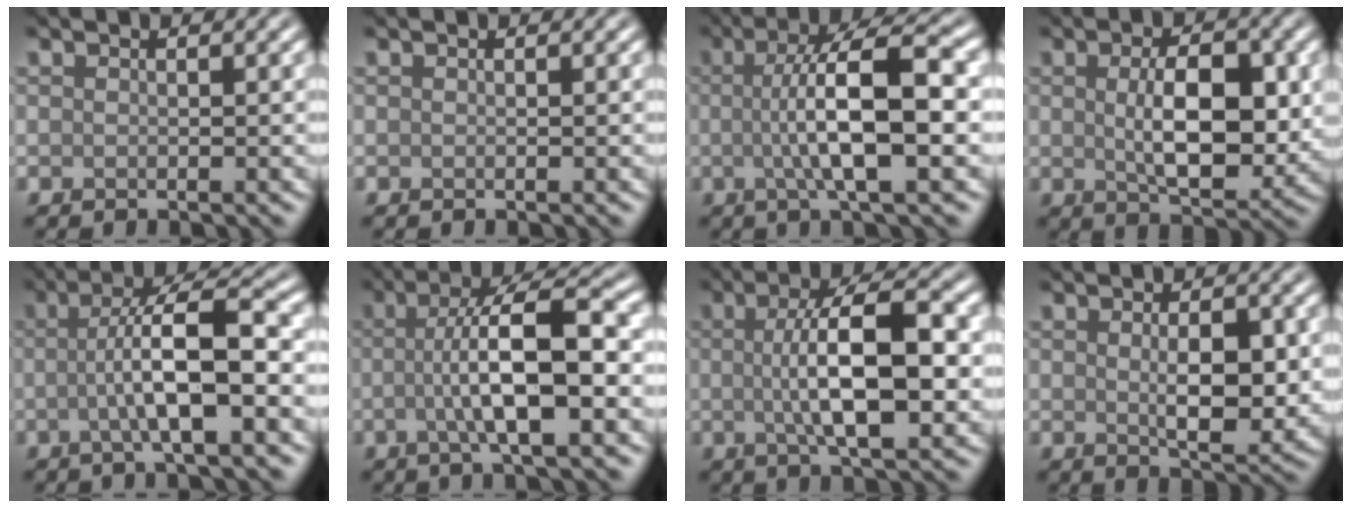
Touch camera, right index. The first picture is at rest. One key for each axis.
{"total": 0.0}
{"total": 8.4, "fx": 0.1, "fy": 2.0, "fz": 8.2, "tx": -0.126, "ty": 0.005, "tz": -0.002}
{"total": 6.9, "fx": 0.3, "fy": 3.4, "fz": 6.0, "tx": -0.101, "ty": -0.007, "tz": 0.011}
{"total": 6.8, "fx": -0.7, "fy": 1.3, "fz": 6.7, "tx": -0.109, "ty": 0.016, "tz": -0.019}
{"total": 7.8, "fx": -0.7, "fy": 1.7, "fz": 7.6, "tx": -0.121, "ty": 0.013, "tz": -0.016}
{"total": 8.8, "fx": 0.2, "fy": 2.8, "fz": 8.3, "tx": -0.133, "ty": 0.005, "tz": 0.000}
{"total": 4.7, "fx": 0.0, "fy": 2.1, "fz": 4.2, "tx": -0.068, "ty": -0.008, "tz": 0.006}